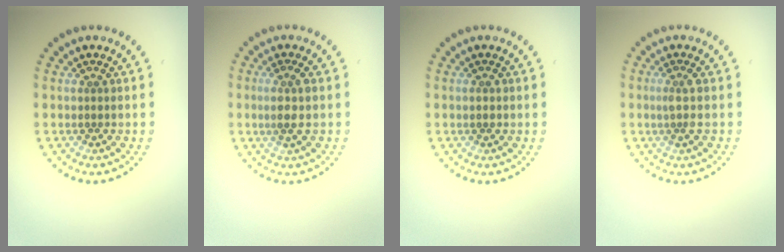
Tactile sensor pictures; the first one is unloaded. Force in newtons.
{"total": 2.2, "press": 1.8, "slide": 1.2}
{"total": 0.9, "press": 0.9, "slide": 0.1}
{"total": 1.5, "press": 1.1, "slide": 1.0}